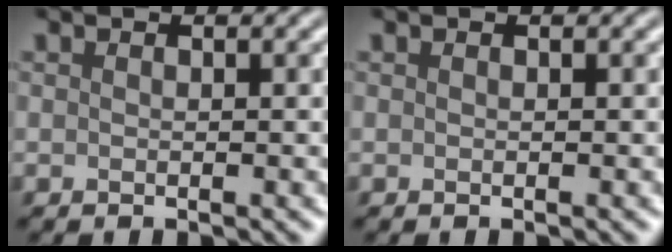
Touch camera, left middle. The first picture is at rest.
{"total": 0.0}